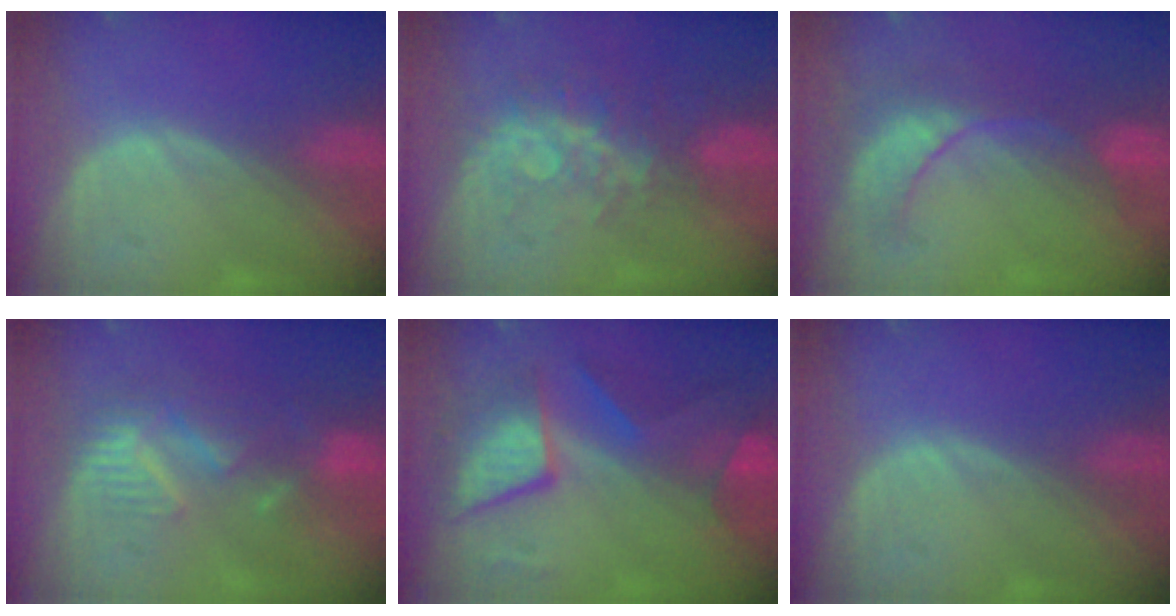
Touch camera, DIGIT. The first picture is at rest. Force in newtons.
{"total": 8.4, "press": 6.9, "slide": 4.8}
{"total": 8.6, "press": 7.8, "slide": 3.5}
{"total": 8.9, "press": 7.7, "slide": 4.4}
{"total": 9.2, "press": 9.2, "slide": 0.6}
{"total": 0.0}